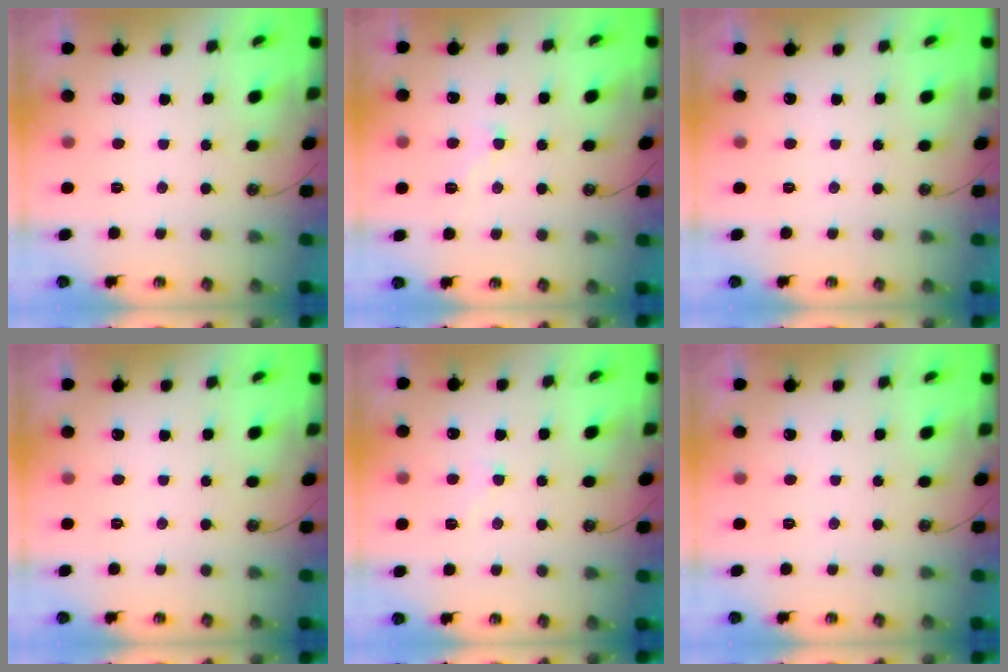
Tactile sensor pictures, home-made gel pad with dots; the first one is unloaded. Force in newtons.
{"total": 0.8, "press": 0.5, "slide": 0.6}
{"total": 0.0}
{"total": 0.0}
{"total": 0.9, "press": 0.6, "slide": 0.6}
{"total": 0.0}